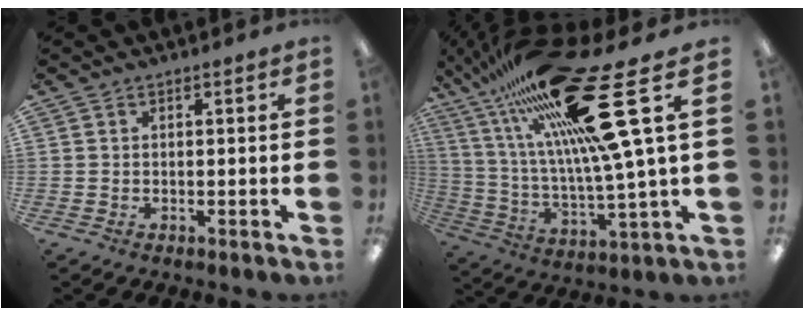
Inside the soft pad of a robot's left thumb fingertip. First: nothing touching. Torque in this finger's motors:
{"motor_torque": [0.99, 0.60, 2.70, -0.07, 0.37]}